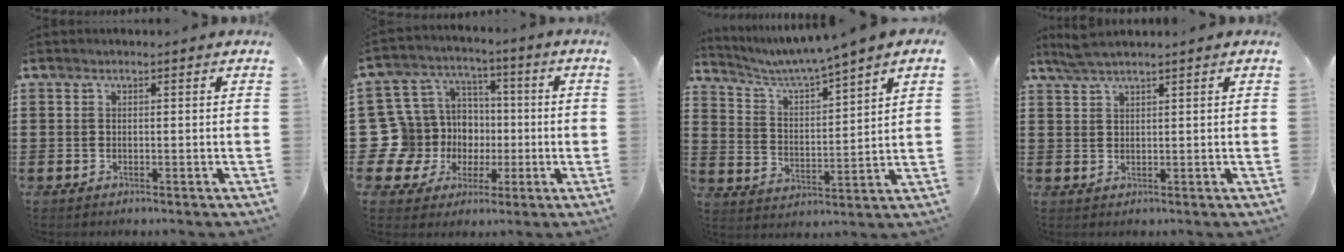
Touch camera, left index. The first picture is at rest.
{"total": 12.5, "force": [-1.6, 12.1, 2.4], "torque": [-0.130, 0.000, -0.008]}
{"total": 4.6, "force": [4.1, -1.1, 1.6], "torque": [-0.052, -0.036, 0.062]}
{"total": 2.4, "force": [2.0, 0.1, 1.3], "torque": [-0.029, 0.003, 0.039]}